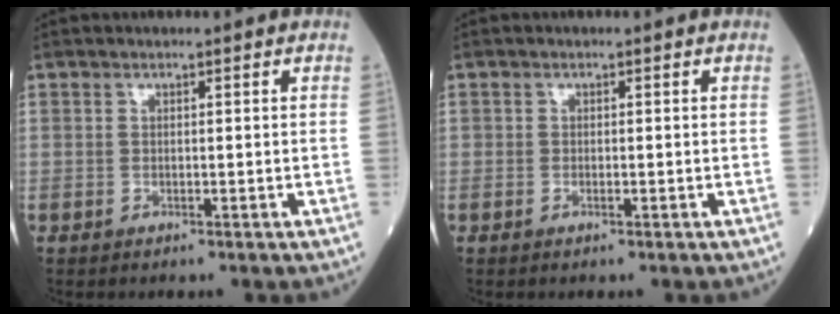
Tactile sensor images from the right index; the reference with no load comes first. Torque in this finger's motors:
{"motor_torque": [-0.11, 0.01, -0.05, -0.01]}